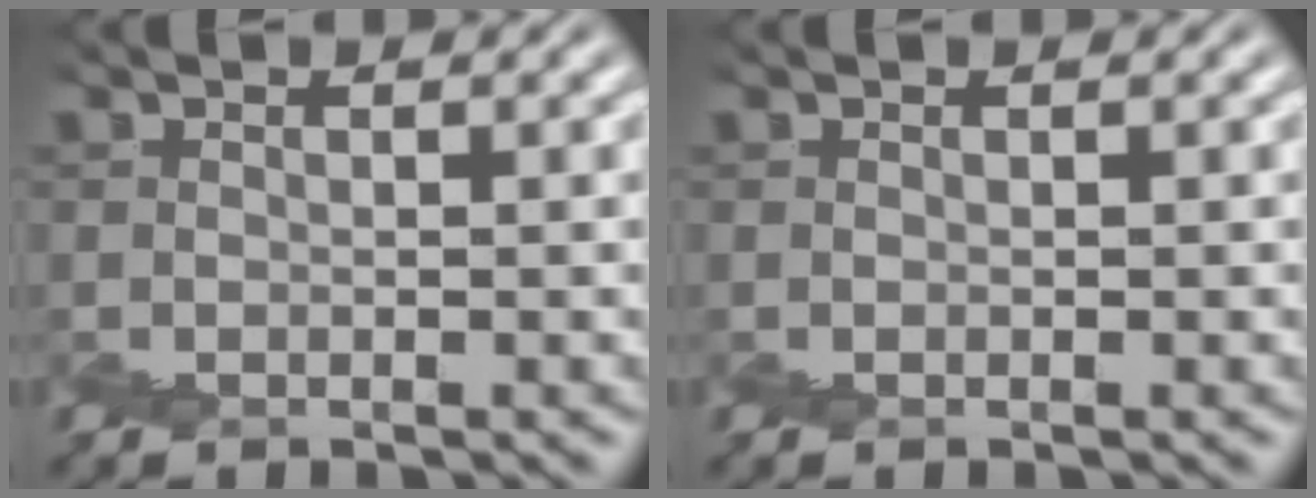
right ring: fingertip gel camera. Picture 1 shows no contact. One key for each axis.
{"total": 0.0}